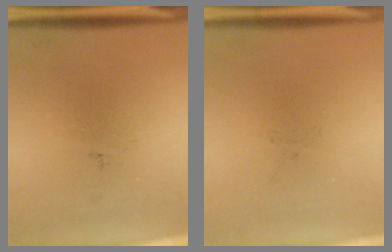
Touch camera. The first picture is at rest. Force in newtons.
{"total": 0.0}